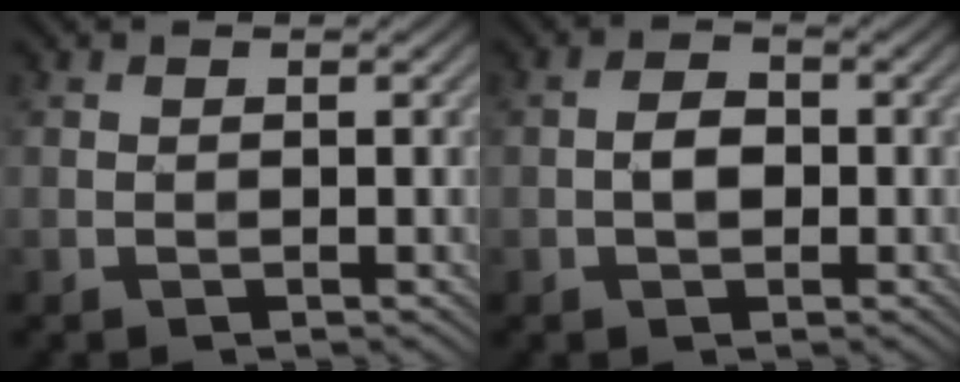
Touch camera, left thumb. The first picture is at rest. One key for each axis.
{"total": 2.5, "fx": -0.4, "fy": 1.7, "fz": 1.8, "tx": -0.036, "ty": 0.002, "tz": -0.012}